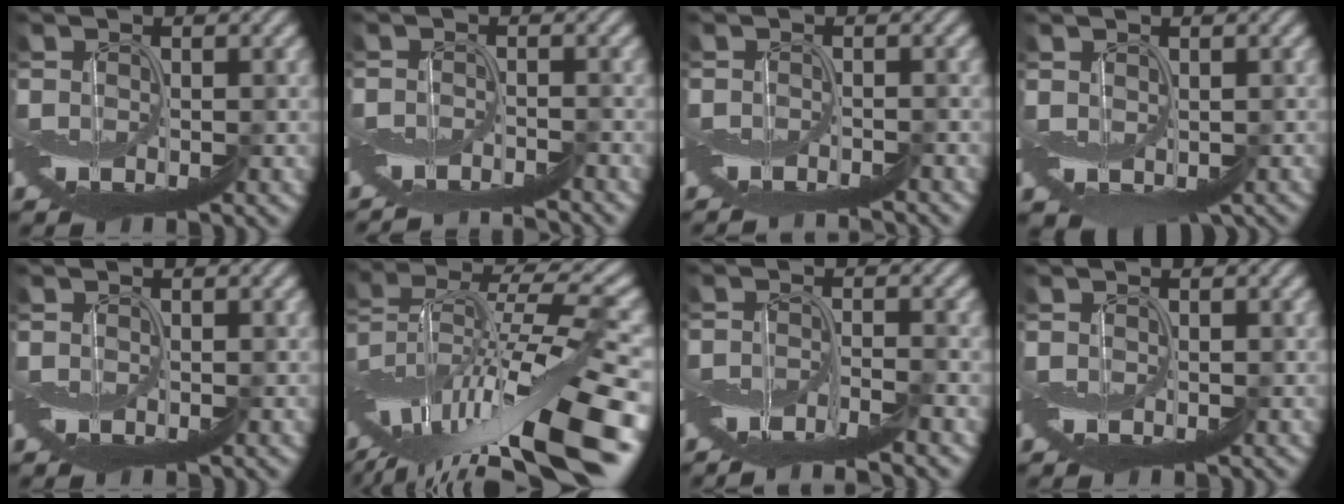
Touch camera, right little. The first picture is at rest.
{"total": 4.6, "force": [-4.3, 0.4, 1.6], "torque": [-0.025, -0.003, -0.066]}
{"total": 2.6, "force": [-2.5, -0.1, 0.9], "torque": [-0.017, -0.003, -0.040]}
{"total": 3.1, "force": [-0.7, 2.5, 1.6], "torque": [-0.022, -0.026, 0.008]}
{"total": 0.0}
{"total": 14.6, "force": [-3.4, 4.4, 13.5], "torque": [-0.244, 0.020, -0.051]}
{"total": 5.2, "force": [-3.8, 0.8, 3.5], "torque": [-0.056, -0.004, -0.072]}
{"total": 0.0}